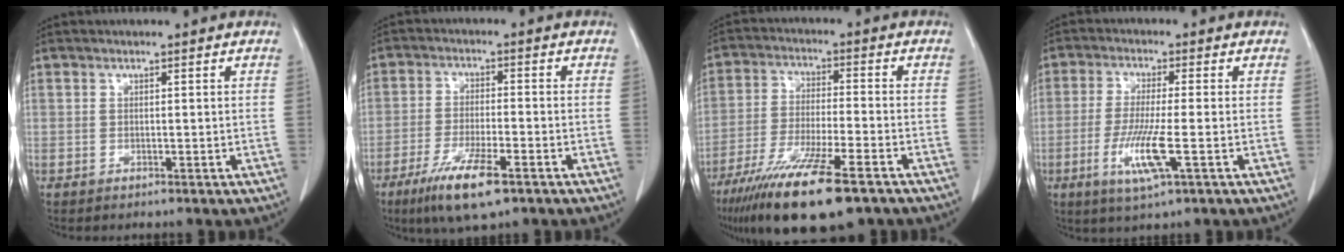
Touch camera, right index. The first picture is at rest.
{"total": 10.2, "force": [-6.1, 1.7, 8.0], "torque": [-0.154, -0.023, -0.103]}
{"total": 16.7, "force": [-11.3, 2.2, 12.1], "torque": [-0.214, -0.046, -0.193]}
{"total": 7.8, "force": [-2.4, 0.1, 7.4], "torque": [-0.147, -0.019, -0.046]}